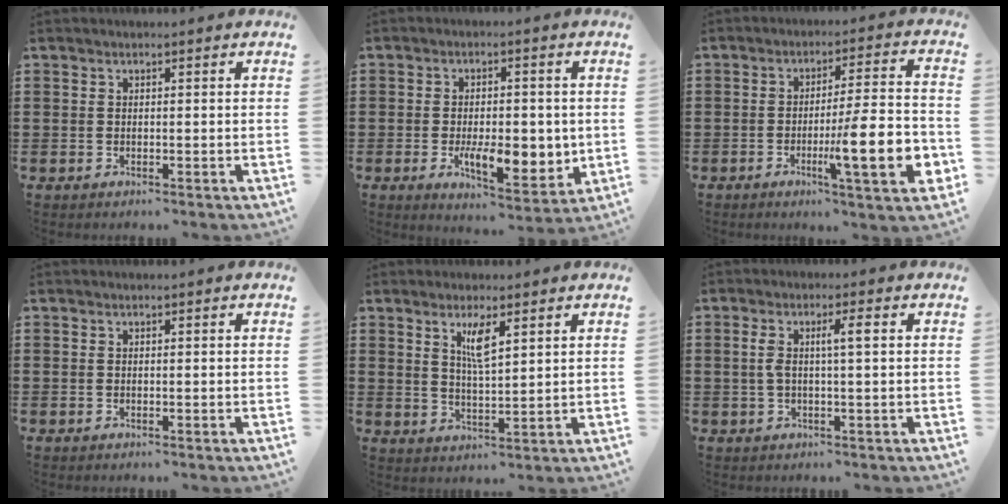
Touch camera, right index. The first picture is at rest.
{"total": 8.4, "force": [-1.3, 4.1, 7.2], "torque": [-0.104, -0.004, -0.020]}
{"total": 12.4, "force": [-3.8, 2.0, 11.6], "torque": [-0.179, -0.007, -0.066]}
{"total": 0.0}
{"total": 4.4, "force": [2.3, 0.9, 3.6], "torque": [-0.069, 0.001, 0.036]}
{"total": 3.9, "force": [0.5, 0.4, 3.8], "torque": [-0.079, -0.001, 0.002]}